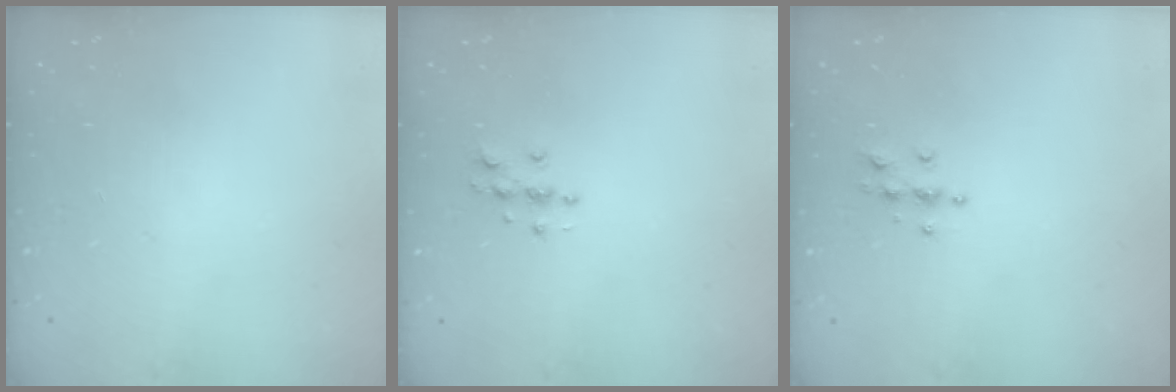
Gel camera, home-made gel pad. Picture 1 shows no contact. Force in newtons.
{"total": 4.6, "press": 4.6, "slide": 0.4}
{"total": 3.9, "press": 3.8, "slide": 0.4}